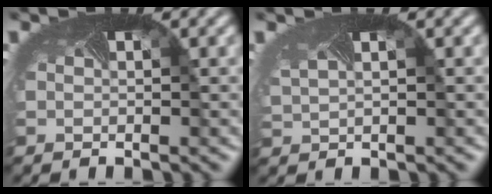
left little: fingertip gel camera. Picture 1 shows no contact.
{"total": 1.6, "force": [1.3, 0.7, 0.7], "torque": [-0.042, 0.000, 0.036]}